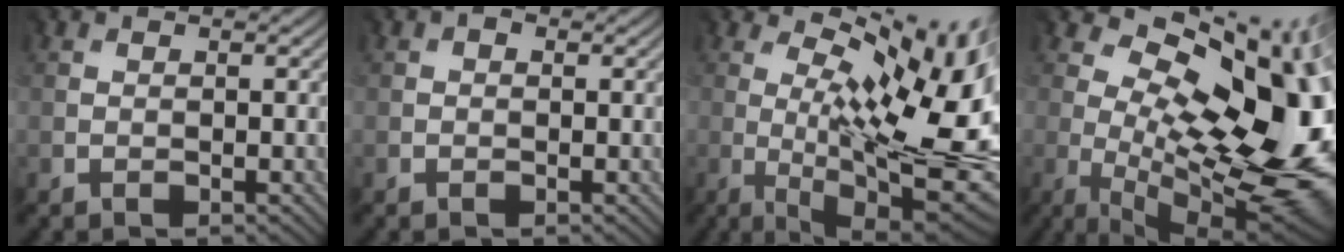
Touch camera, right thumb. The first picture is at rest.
{"total": 0.7, "force": [0.0, 0.6, 0.5], "torque": [-0.011, -0.002, 0.002]}
{"total": 16.7, "force": [2.0, 5.9, 15.5], "torque": [-0.218, 0.003, 0.049]}
{"total": 19.0, "force": [0.9, 9.4, 16.5], "torque": [-0.200, -0.010, 0.029]}